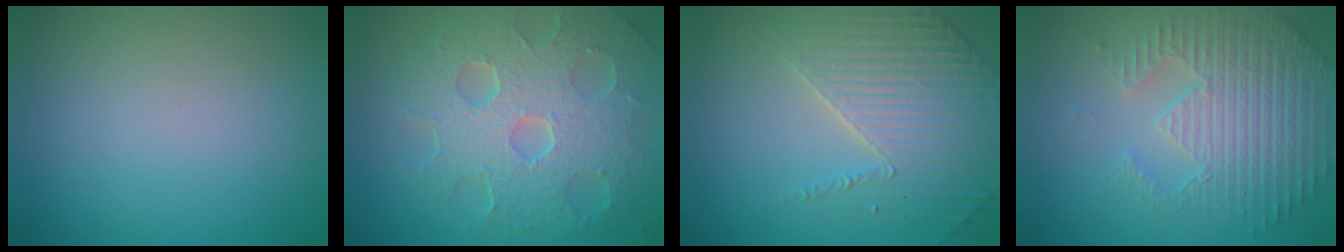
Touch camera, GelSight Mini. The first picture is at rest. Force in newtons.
{"total": 9.2, "press": 6.2, "slide": 6.8}
{"total": 3.7, "press": 3.7, "slide": 0.7}
{"total": 4.2, "press": 4.1, "slide": 0.9}